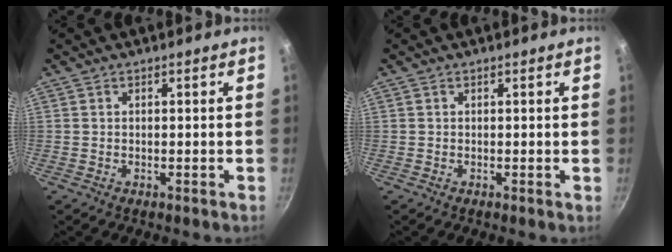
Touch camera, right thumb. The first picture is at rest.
{"total": 0.0}